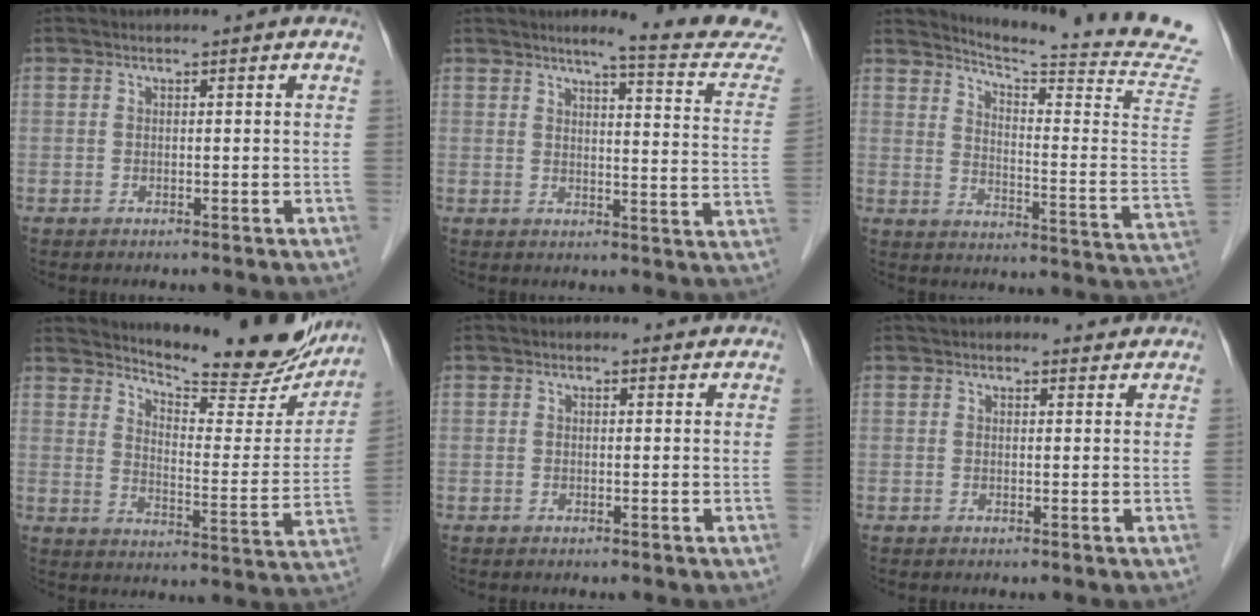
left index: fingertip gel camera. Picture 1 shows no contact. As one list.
[{"total": 12.2, "force": [11.4, -0.7, 4.3], "torque": [-0.049, -0.060, 0.117]}, {"total": 22.0, "force": [20.2, -2.6, 8.1], "torque": [-0.131, -0.156, 0.246]}, {"total": 19.3, "force": [17.8, 3.8, 6.6], "torque": [-0.088, -0.056, 0.225]}, {"total": 1.0, "force": [0.8, 0.5, 0.2], "torque": [-0.009, 0.003, 0.006]}, {"total": 3.9, "force": [3.6, 1.4, 0.8], "torque": [-0.005, 0.017, 0.041]}]